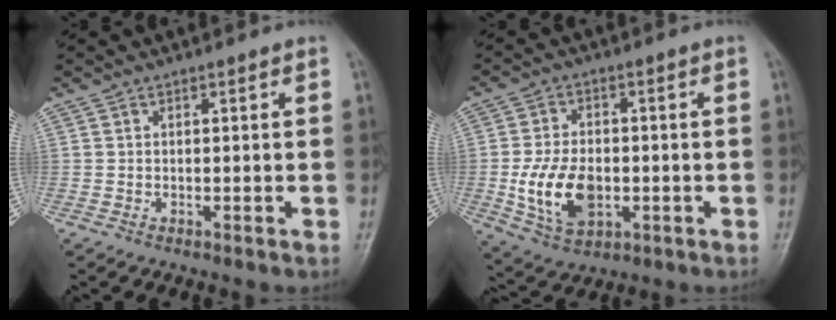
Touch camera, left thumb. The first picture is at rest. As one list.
[{"total": 11.5, "force": [-1.9, 7.5, 8.5], "torque": [-0.141, -0.002, -0.026]}]